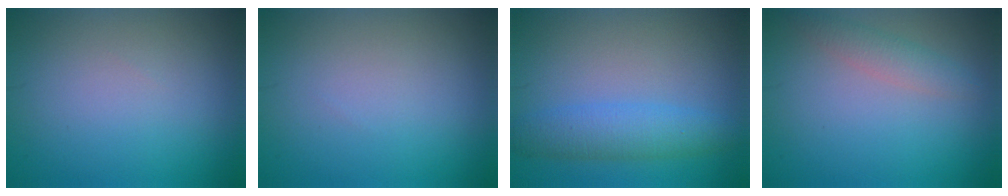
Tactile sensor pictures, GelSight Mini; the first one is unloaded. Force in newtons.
{"total": 0.0}
{"total": 3.8, "press": 3.8, "slide": 0.2}
{"total": 2.0, "press": 2.0, "slide": 0.1}